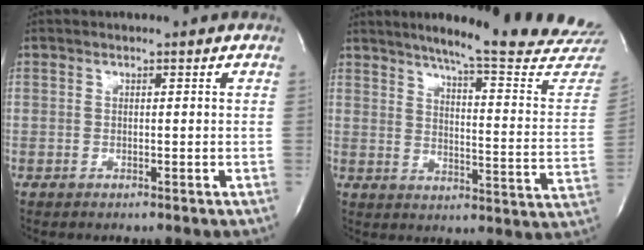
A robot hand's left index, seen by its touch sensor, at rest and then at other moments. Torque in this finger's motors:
{"motor_torque": [-0.02, -0.65, 0.25, 0.06]}